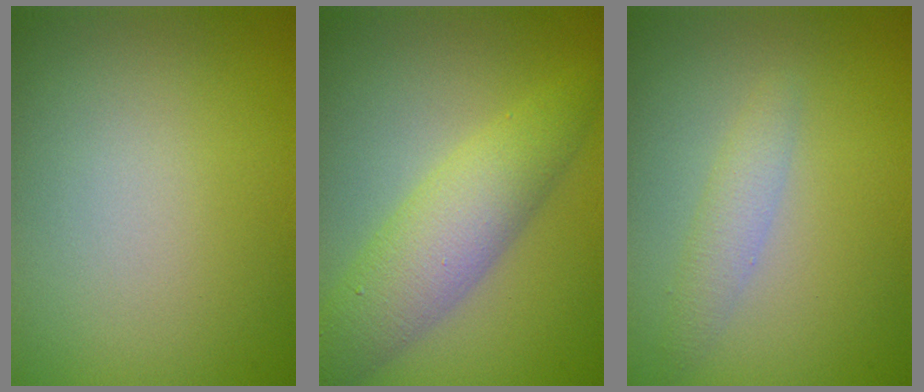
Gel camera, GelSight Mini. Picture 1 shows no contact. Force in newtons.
{"total": 5.2, "press": 5.2, "slide": 0.0}
{"total": 1.7, "press": 1.7, "slide": 0.1}